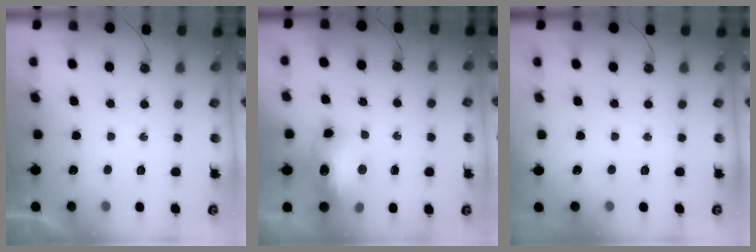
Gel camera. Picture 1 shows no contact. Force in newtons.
{"total": 13.6, "press": 13.5, "slide": 1.3}
{"total": 0.0}